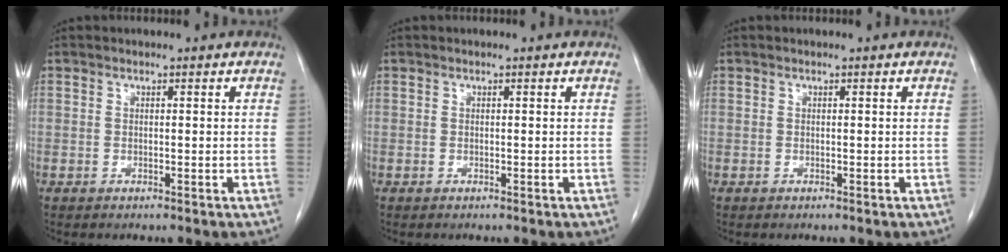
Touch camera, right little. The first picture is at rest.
{"total": 0.0}
{"total": 0.0}